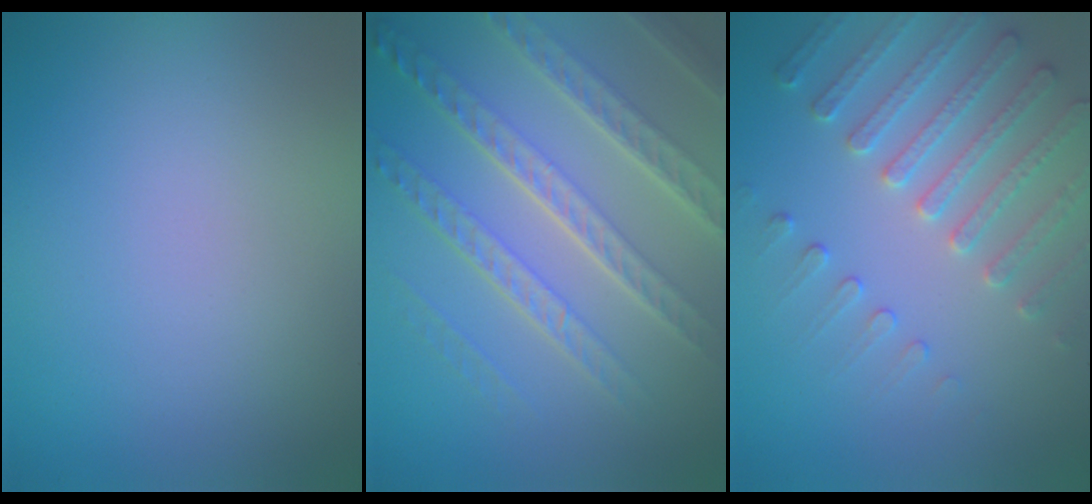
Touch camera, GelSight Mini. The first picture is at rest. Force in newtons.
{"total": 7.4, "press": 5.2, "slide": 5.3}
{"total": 4.0, "press": 3.9, "slide": 0.2}